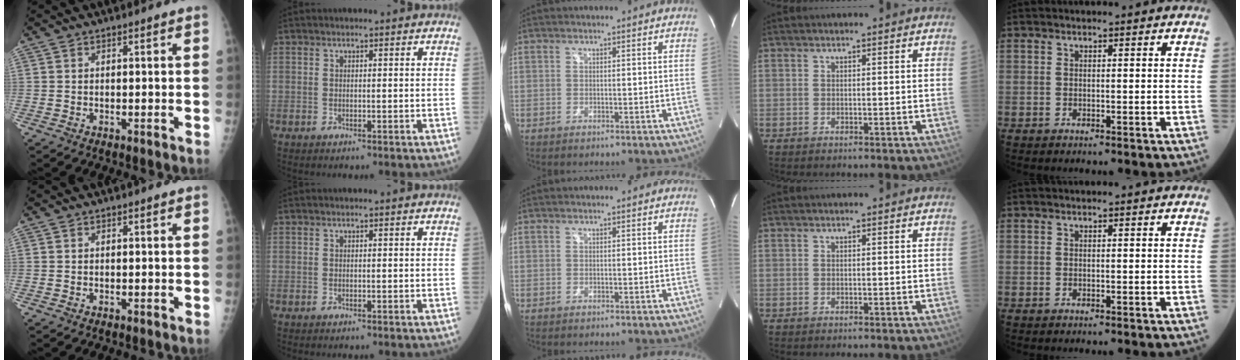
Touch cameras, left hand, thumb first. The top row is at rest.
{}